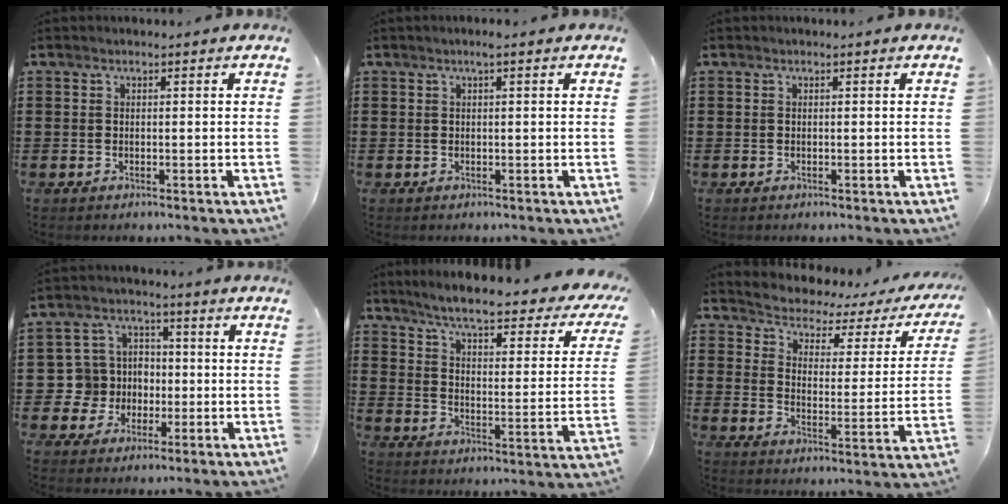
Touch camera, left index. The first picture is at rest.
{"total": 1.2, "force": [0.5, 0.1, 1.1], "torque": [-0.022, 0.001, 0.008]}
{"total": 0.0}
{"total": 7.1, "force": [-0.7, 7.0, 1.5], "torque": [-0.068, 0.011, -0.011]}
{"total": 5.7, "force": [4.6, -0.2, 3.4], "torque": [-0.086, -0.037, 0.069]}
{"total": 2.3, "force": [2.0, 1.0, 0.5], "torque": [-0.030, -0.025, 0.021]}